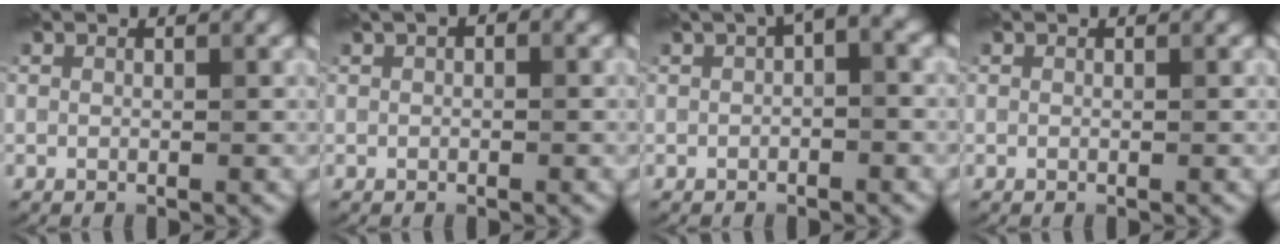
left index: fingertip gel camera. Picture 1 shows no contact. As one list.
[{"total": 1.4, "force": [0.5, 0.8, 1.1], "torque": [-0.014, 0.009, 0.003]}, {"total": 2.8, "force": [0.5, 1.1, 2.5], "torque": [-0.029, 0.016, 0.004]}, {"total": 0.0}]